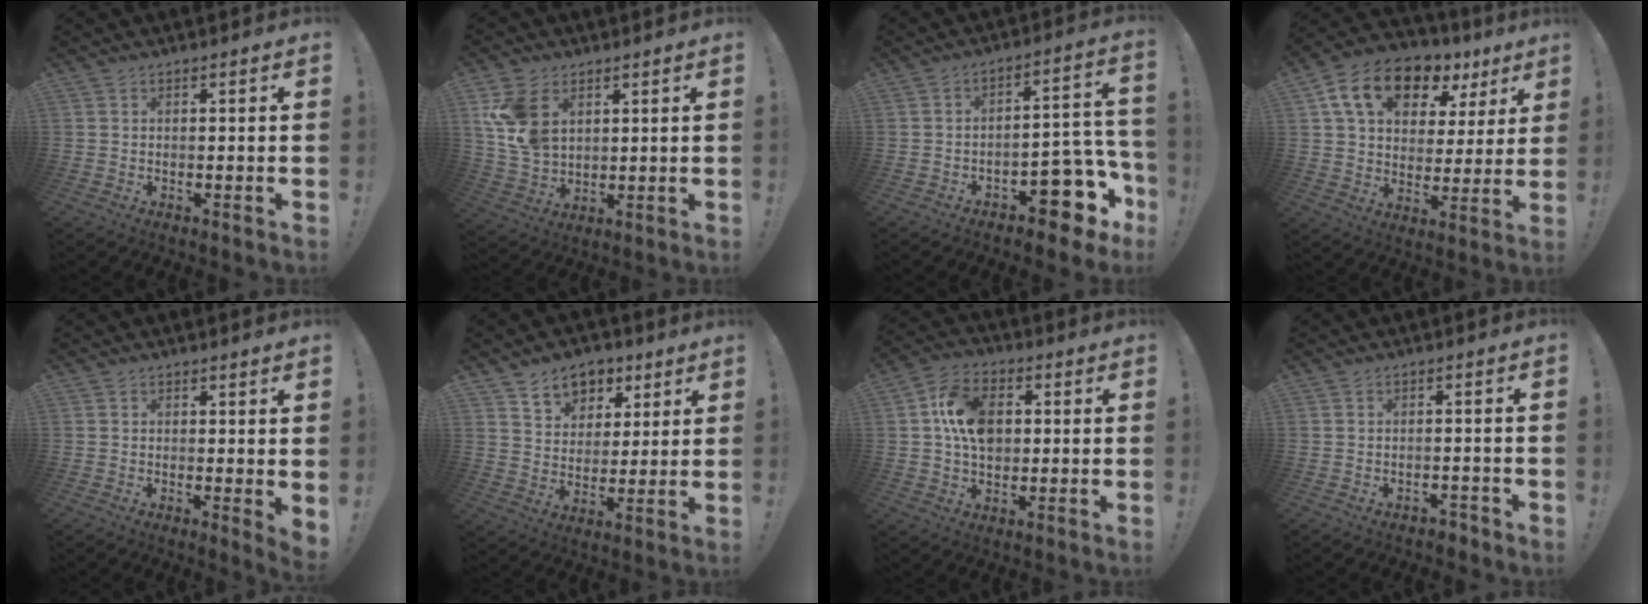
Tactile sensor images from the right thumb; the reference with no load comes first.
{"total": 12.7, "force": [4.9, 9.0, 7.5], "torque": [-0.140, -0.017, 0.098]}
{"total": 12.8, "force": [-7.2, 6.2, 8.5], "torque": [-0.068, 0.037, -0.113]}
{"total": 16.6, "force": [9.2, 10.4, 9.2], "torque": [-0.149, -0.043, 0.166]}
{"total": 2.3, "force": [1.3, 0.9, 1.6], "torque": [-0.010, -0.006, 0.022]}
{"total": 9.6, "force": [6.1, 7.0, 2.5], "torque": [-0.033, -0.041, 0.119]}
{"total": 13.0, "force": [1.6, 9.3, 8.9], "torque": [-0.145, 0.013, 0.032]}
{"total": 1.6, "force": [-1.2, 0.8, 0.8], "torque": [-0.015, 0.005, -0.020]}